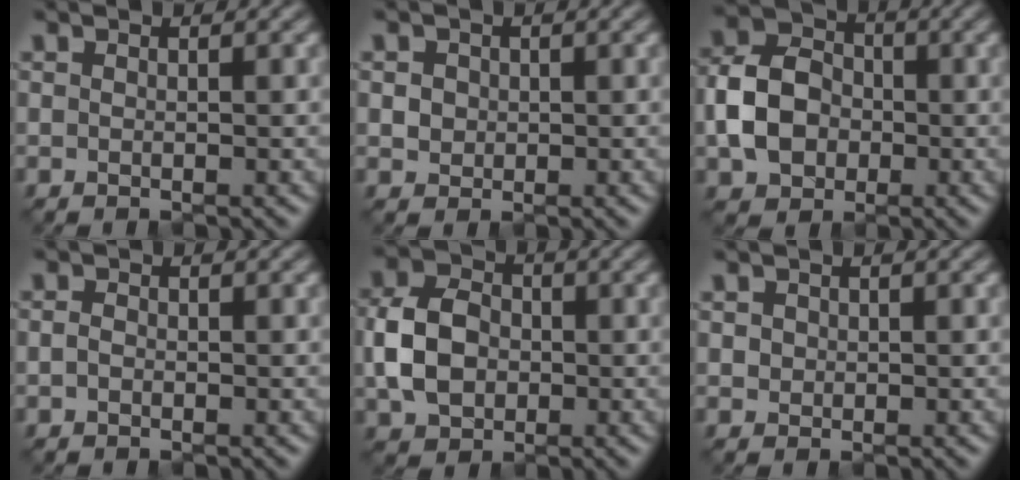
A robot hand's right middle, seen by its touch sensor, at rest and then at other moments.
{"total": 1.8, "force": [0.5, 1.6, 0.7], "torque": [-0.023, 0.000, 0.019]}
{"total": 5.9, "force": [-1.3, 4.8, 3.2], "torque": [-0.063, 0.008, -0.034]}
{"total": 0.9, "force": [-0.4, 0.7, 0.5], "torque": [-0.011, 0.000, -0.011]}
{"total": 5.8, "force": [-0.7, 4.5, 3.6], "torque": [-0.078, 0.006, -0.023]}
{"total": 0.9, "force": [0.2, 0.8, 0.2], "torque": [-0.003, -0.006, 0.008]}